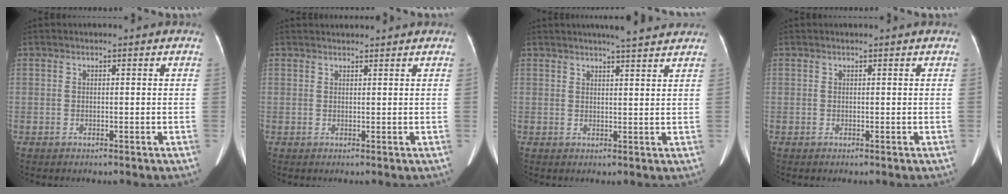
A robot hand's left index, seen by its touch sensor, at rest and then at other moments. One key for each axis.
{"total": 3.4, "fx": 3.4, "fy": 0.1, "fz": 0.6, "tx": -0.007, "ty": 0.028, "tz": 0.047}
{"total": 6.0, "fx": 5.2, "fy": 0.1, "fz": 3.0, "tx": -0.045, "ty": 0.012, "tz": 0.067}
{"total": 0.6, "fx": 0.5, "fy": 0.0, "fz": 0.2, "tx": -0.004, "ty": 0.004, "tz": 0.007}